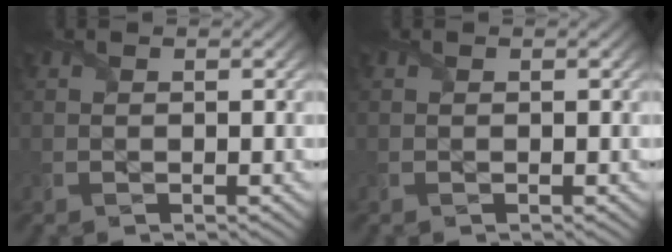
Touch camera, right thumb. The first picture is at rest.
{"total": 0.0}